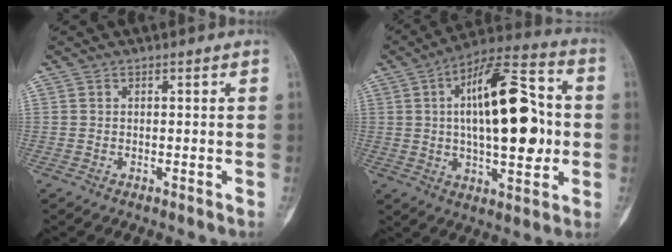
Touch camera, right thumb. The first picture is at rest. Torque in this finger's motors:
{"motor_torque": [-1.05, 2.45, 0.37, 0.13, 0.68]}